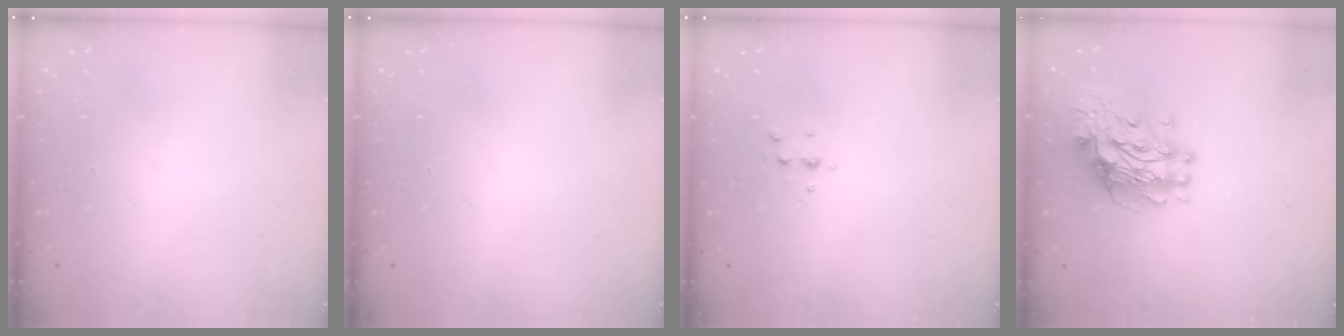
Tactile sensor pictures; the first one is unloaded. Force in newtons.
{"total": 0.0}
{"total": 4.1, "press": 4.0, "slide": 0.9}
{"total": 11.7, "press": 11.7, "slide": 1.1}